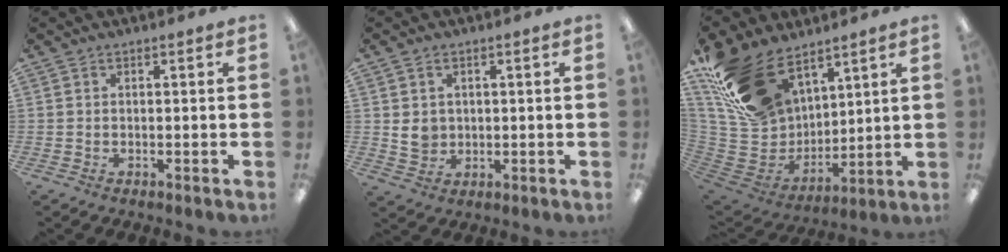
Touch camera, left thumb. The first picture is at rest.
{"total": 4.4, "force": [0.9, 3.7, 2.2], "torque": [-0.037, -0.002, 0.014]}
{"total": 22.7, "force": [14.9, 13.1, 11.2], "torque": [-0.245, -0.072, 0.283]}